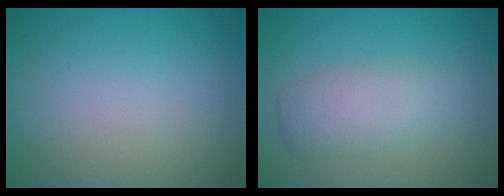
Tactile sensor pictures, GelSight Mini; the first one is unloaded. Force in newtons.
{"total": 3.8, "press": 3.8, "slide": 0.2}